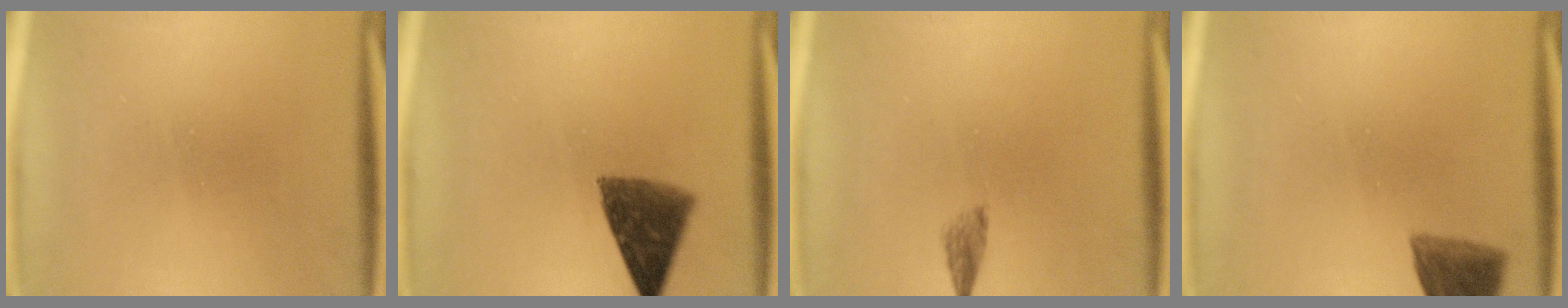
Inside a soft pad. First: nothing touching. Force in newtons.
{"total": 9.2}
{"total": 3.0}
{"total": 6.3}